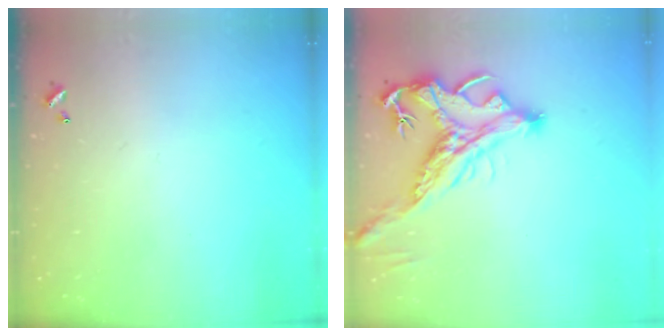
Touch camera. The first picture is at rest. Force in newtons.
{"total": 4.4, "press": 4.2, "slide": 1.5}